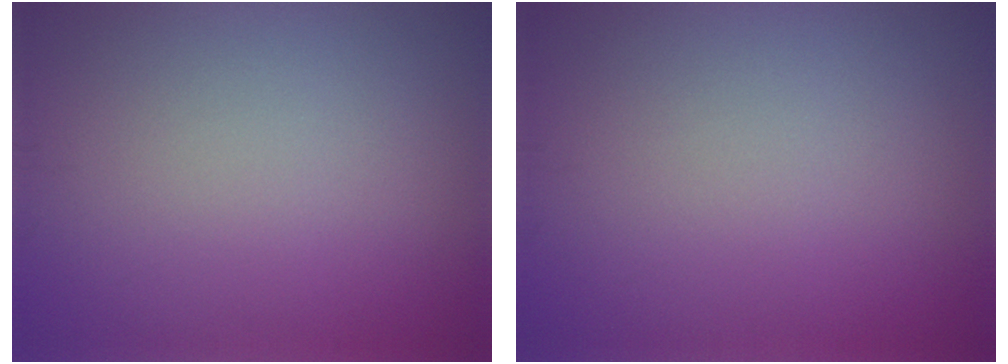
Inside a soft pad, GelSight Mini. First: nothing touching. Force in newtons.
{"total": 0.0}